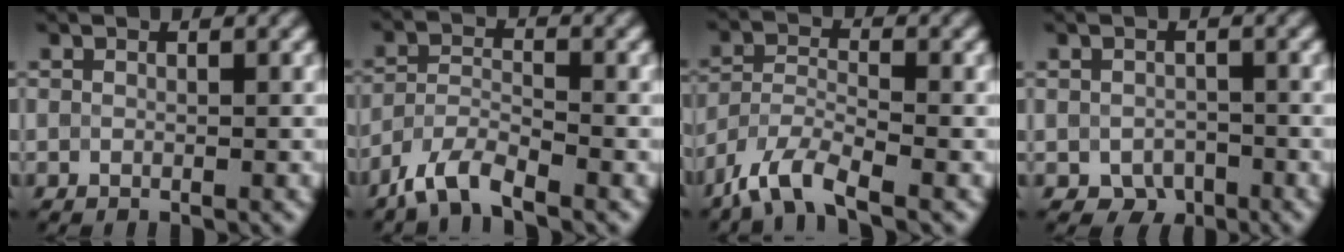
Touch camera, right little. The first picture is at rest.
{"total": 4.3, "force": [-3.4, 1.1, 2.4], "torque": [-0.049, -0.004, -0.076]}
{"total": 5.5, "force": [-4.1, 1.5, 3.3], "torque": [-0.067, -0.007, -0.089]}
{"total": 2.2, "force": [-1.1, 1.6, 0.9], "torque": [-0.014, -0.006, -0.020]}